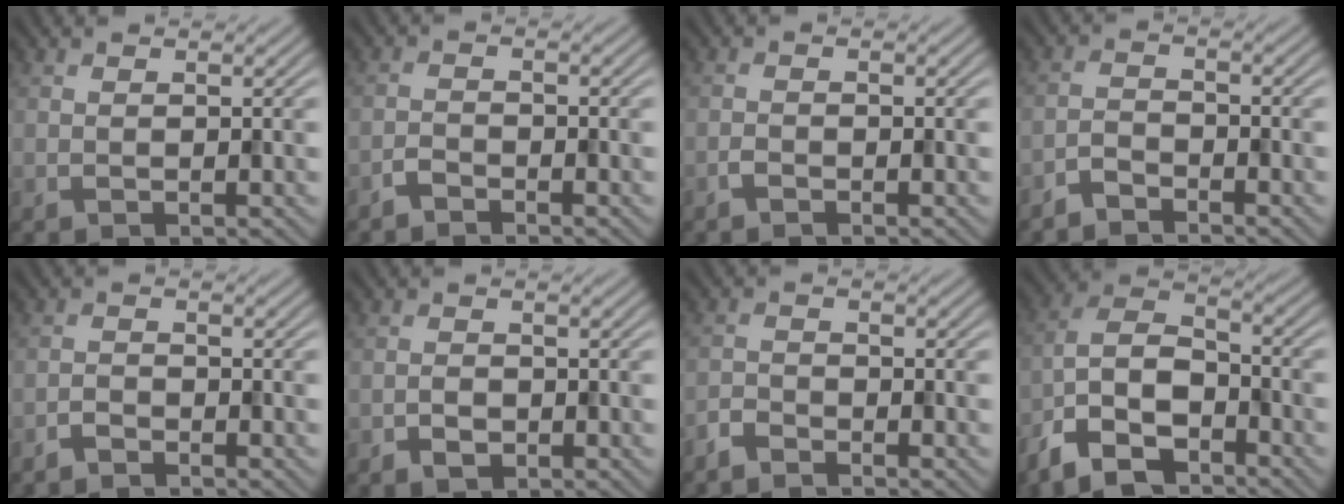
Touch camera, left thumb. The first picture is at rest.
{"total": 1.6, "force": [-1.5, 0.5, 0.5], "torque": [-0.010, 0.003, -0.035]}
{"total": 1.0, "force": [-0.8, 0.3, 0.4], "torque": [-0.007, 0.002, -0.019]}
{"total": 2.5, "force": [-2.3, 0.6, 0.7], "torque": [-0.015, 0.001, -0.055]}
{"total": 1.5, "force": [-1.4, 0.4, 0.5], "torque": [-0.010, 0.002, -0.033]}
{"total": 1.9, "force": [-1.0, 1.2, 1.1], "torque": [-0.019, -0.001, -0.021]}
{"total": 2.2, "force": [-2.1, 0.7, 0.6], "torque": [-0.012, -0.002, -0.052]}
{"total": 11.0, "force": [-6.9, 5.3, 6.8], "torque": [-0.140, -0.007, -0.145]}